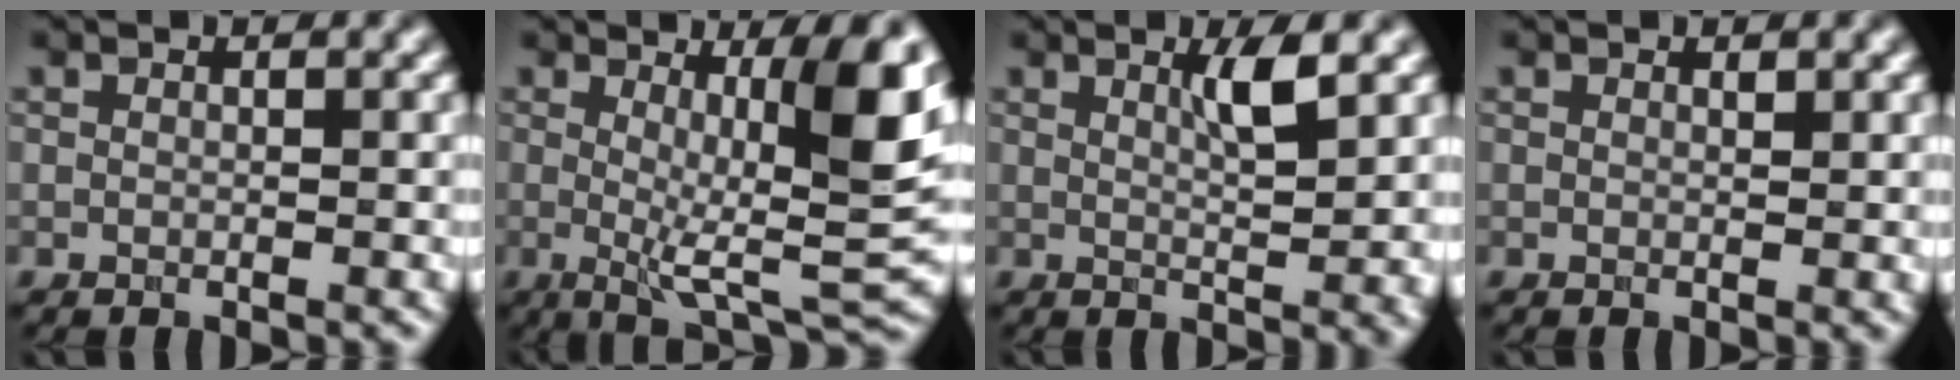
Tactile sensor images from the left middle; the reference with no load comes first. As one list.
[{"total": 9.9, "force": [1.6, 2.6, 9.5], "torque": [-0.135, -0.018, 0.031]}, {"total": 3.9, "force": [1.4, 0.7, 3.6], "torque": [-0.057, -0.007, 0.025]}, {"total": 0.5, "force": [0.3, 0.1, 0.4], "torque": [-0.005, -0.004, 0.005]}]